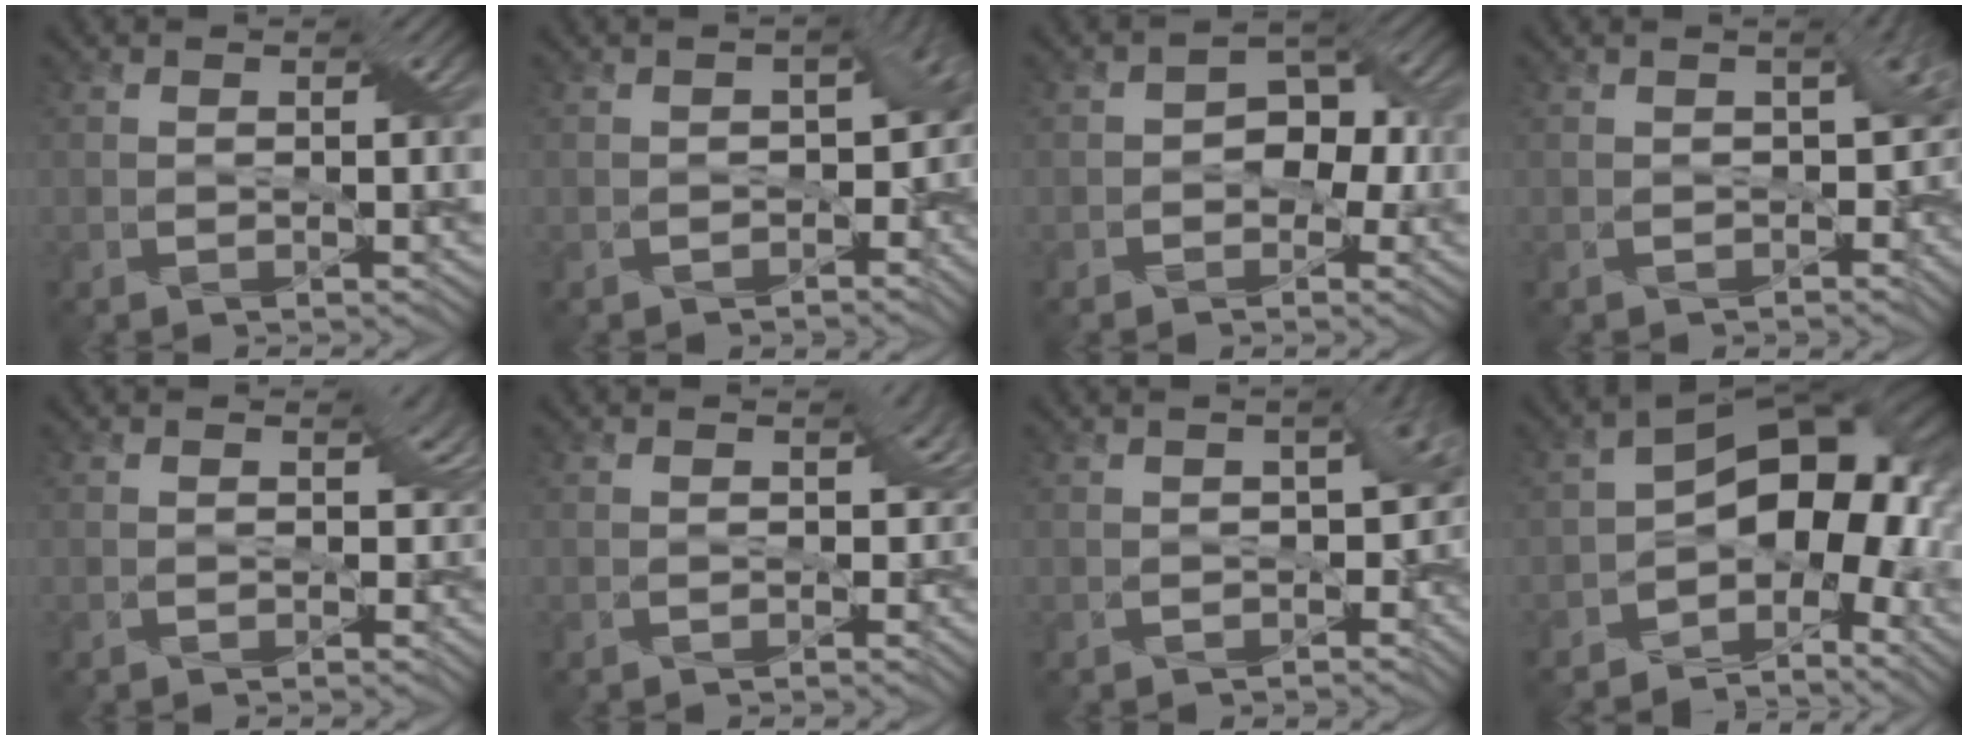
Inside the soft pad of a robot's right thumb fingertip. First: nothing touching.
{"total": 7.5, "force": [-1.4, 5.5, 5.0], "torque": [-0.027, -0.021, -0.007]}
{"total": 4.0, "force": [-0.8, 2.9, 2.6], "torque": [-0.010, 0.013, -0.025]}
{"total": 6.5, "force": [-0.6, 4.4, 4.7], "torque": [-0.042, -0.024, -0.001]}
{"total": 2.4, "force": [-0.4, 1.9, 1.4], "torque": [-0.011, 0.000, -0.012]}
{"total": 3.8, "force": [-0.9, 2.9, 2.2], "torque": [-0.007, 0.003, -0.016]}
{"total": 7.3, "force": [-0.8, 4.9, 5.3], "torque": [-0.043, -0.027, 0.001]}
{"total": 12.0, "force": [-2.9, 7.6, 8.8], "torque": [-0.106, -0.003, -0.059]}